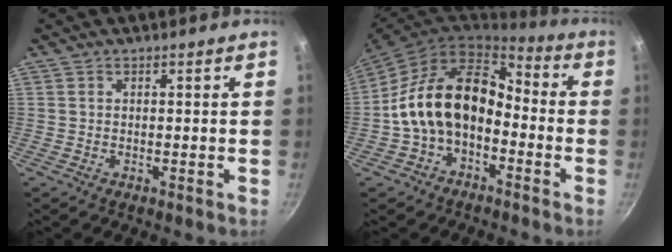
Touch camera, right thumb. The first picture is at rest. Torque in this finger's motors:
{"motor_torque": [0.51, 0.68, 1.48, -1.29, 0.62]}